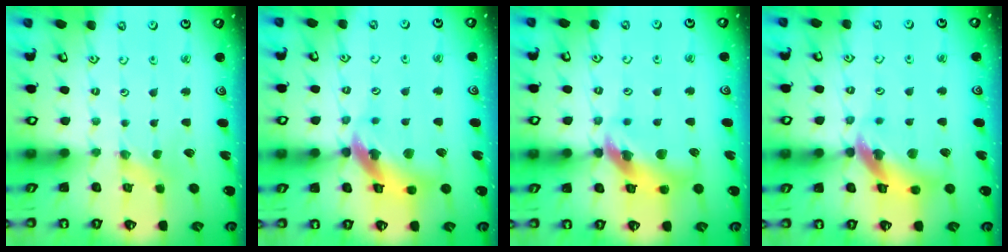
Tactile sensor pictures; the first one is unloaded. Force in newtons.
{"total": 14.2, "press": 14.1, "slide": 1.6}
{"total": 16.6, "press": 16.4, "slide": 2.2}
{"total": 14.9, "press": 14.8, "slide": 1.8}